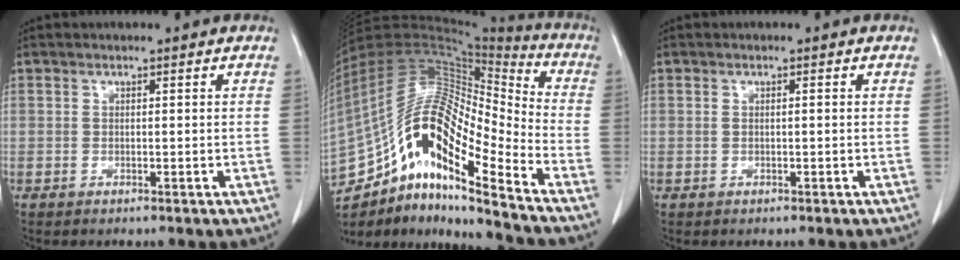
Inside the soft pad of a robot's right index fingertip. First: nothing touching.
{"total": 21.1, "force": [-13.3, 4.5, 15.8], "torque": [-0.321, 0.029, -0.237]}
{"total": 0.6, "force": [-0.1, 0.2, 0.6], "torque": [-0.013, 0.004, 0.000]}